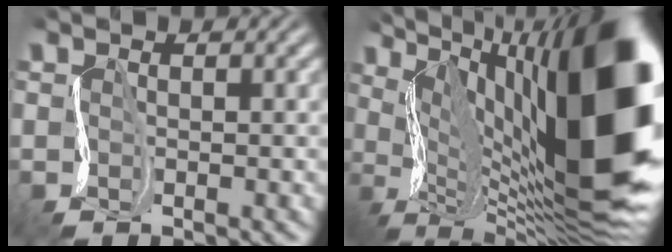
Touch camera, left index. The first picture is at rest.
{"total": 20.1, "force": [4.3, 8.0, 18.0], "torque": [-0.272, 0.027, 0.078]}